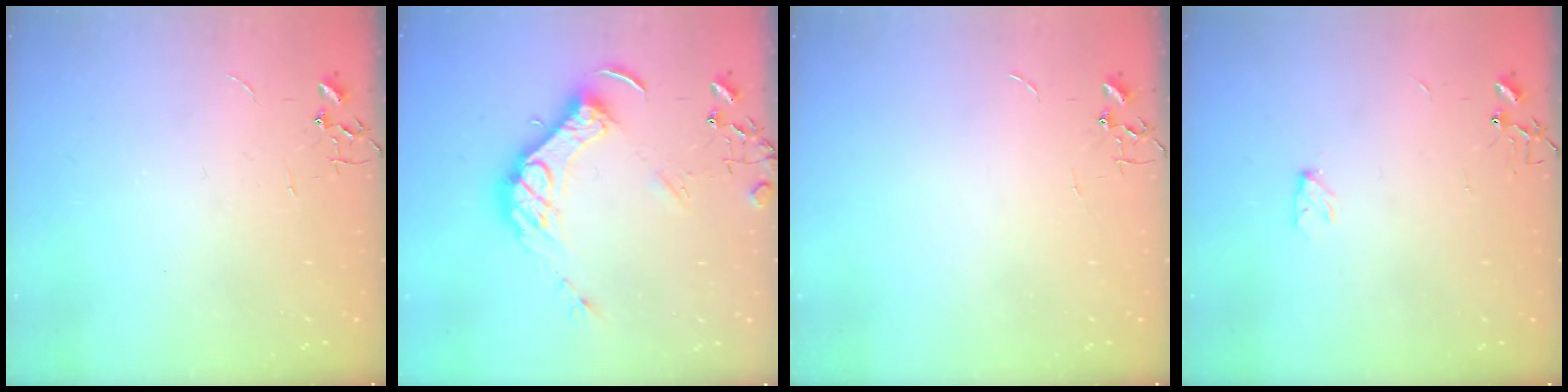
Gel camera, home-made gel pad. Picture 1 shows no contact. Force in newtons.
{"total": 15.5, "press": 15.4, "slide": 2.0}
{"total": 0.0}
{"total": 3.9, "press": 3.9, "slide": 0.7}